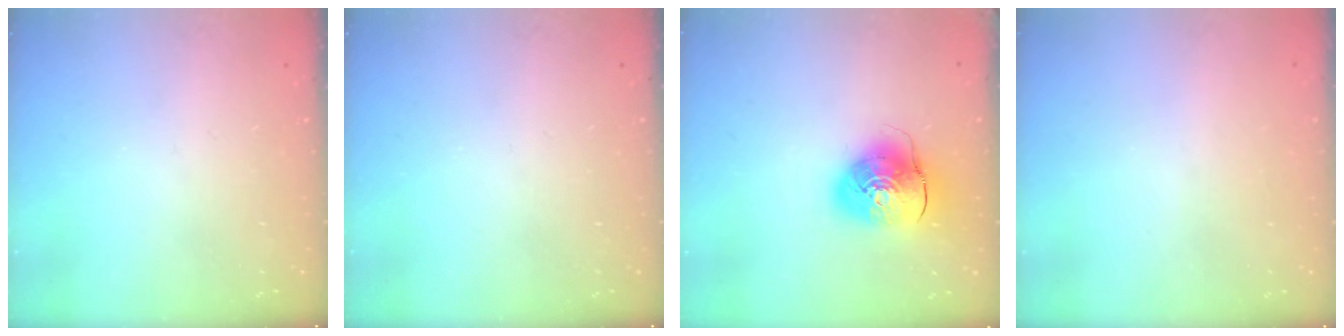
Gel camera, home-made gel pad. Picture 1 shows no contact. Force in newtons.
{"total": 0.0}
{"total": 11.8, "press": 11.7, "slide": 1.9}
{"total": 0.9, "press": 0.9, "slide": 0.1}